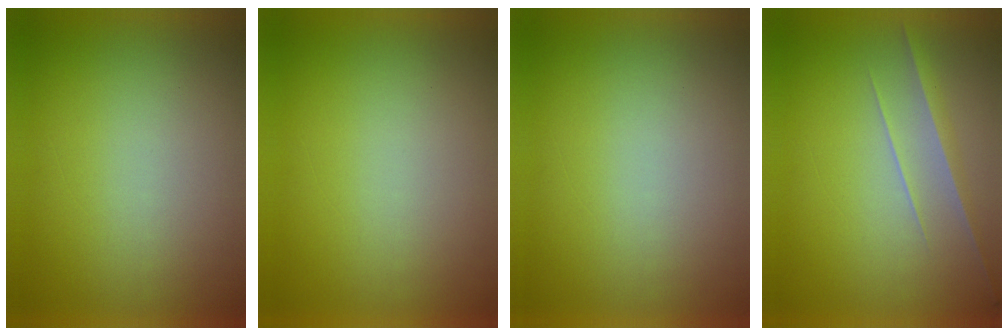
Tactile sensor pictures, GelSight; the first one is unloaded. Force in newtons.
{"total": 0.0}
{"total": 0.0}
{"total": 2.8}